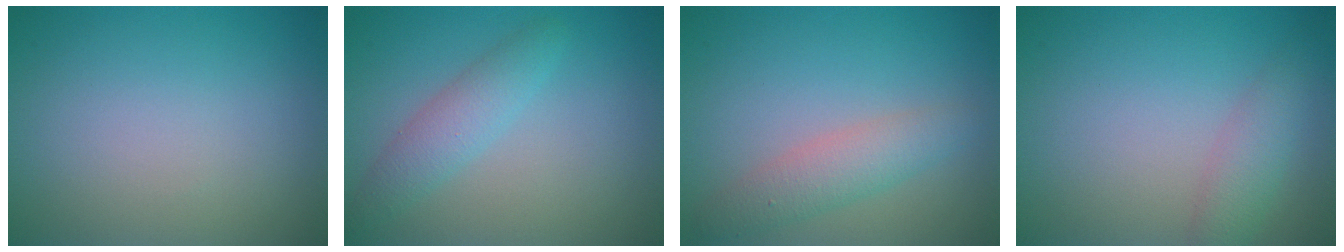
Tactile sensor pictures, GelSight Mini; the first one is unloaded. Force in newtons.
{"total": 2.7, "press": 2.7, "slide": 0.1}
{"total": 2.9, "press": 2.9, "slide": 0.1}
{"total": 2.5, "press": 2.5, "slide": 0.1}